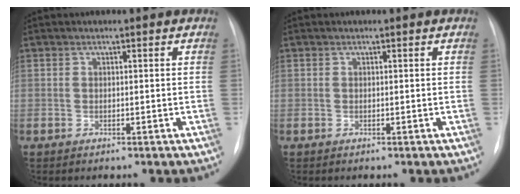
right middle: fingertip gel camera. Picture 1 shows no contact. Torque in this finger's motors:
{"motor_torque": [-0.58, -0.22, -0.03, 0.00]}